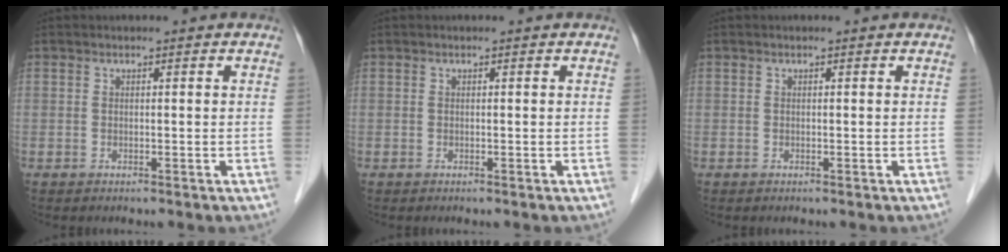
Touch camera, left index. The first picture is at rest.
{"total": 0.0}
{"total": 0.0}